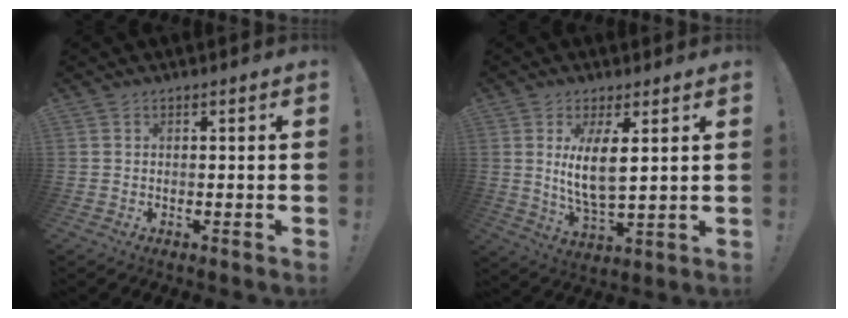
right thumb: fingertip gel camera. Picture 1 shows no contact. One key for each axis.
{"total": 9.8, "fx": 2.7, "fy": 3.2, "fz": 8.9, "tx": -0.180, "ty": -0.018, "tz": 0.045}